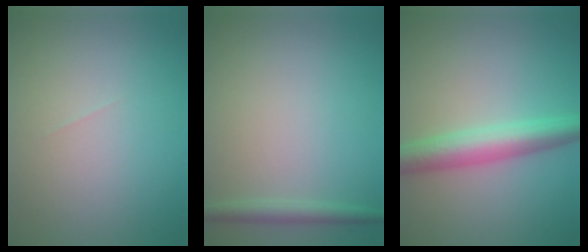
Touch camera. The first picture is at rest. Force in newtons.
{"total": 1.7, "press": 1.7, "slide": 0.1}
{"total": 4.9, "press": 4.9, "slide": 0.1}